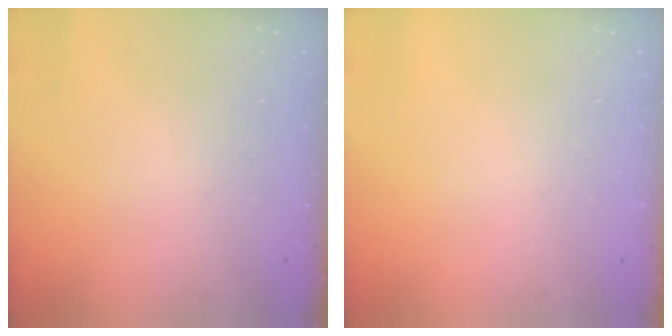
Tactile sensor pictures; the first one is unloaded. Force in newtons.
{"total": 0.0}